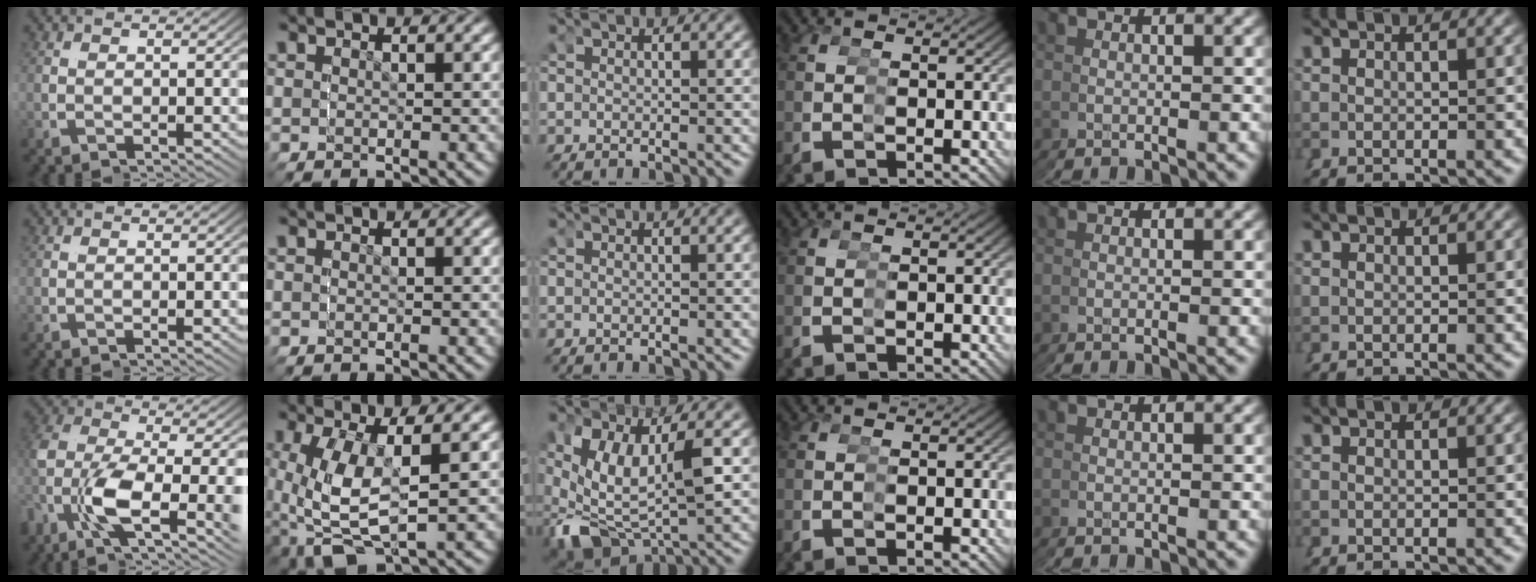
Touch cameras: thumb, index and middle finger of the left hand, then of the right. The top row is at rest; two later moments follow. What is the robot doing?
{"motion": "grasp_and_lifting", "object": "stress ball aka squeeze ball"}